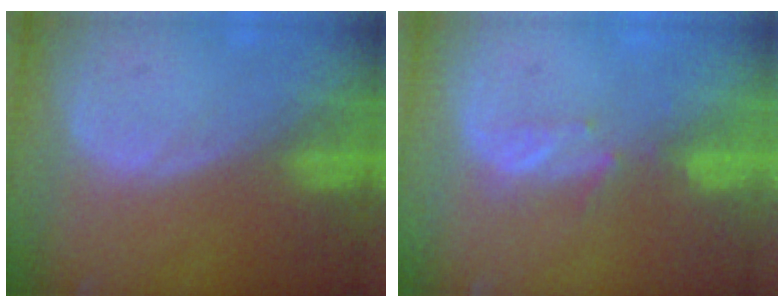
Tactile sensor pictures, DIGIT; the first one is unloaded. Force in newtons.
{"total": 2.3, "press": 2.1, "slide": 0.8}